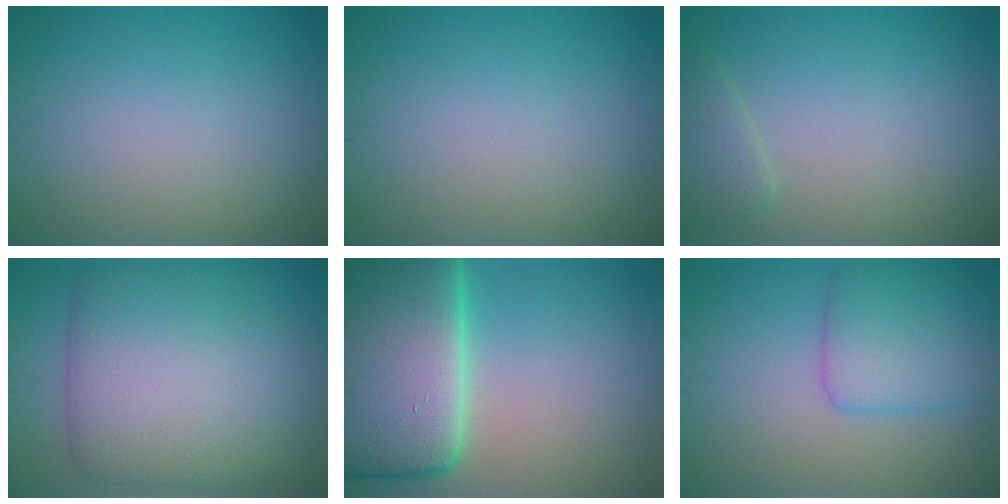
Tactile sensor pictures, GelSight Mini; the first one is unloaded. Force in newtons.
{"total": 0.0}
{"total": 1.6, "press": 1.6, "slide": 0.2}
{"total": 12.3, "press": 12.3, "slide": 0.5}
{"total": 19.1, "press": 19.1, "slide": 1.9}
{"total": 4.5, "press": 4.5, "slide": 0.1}